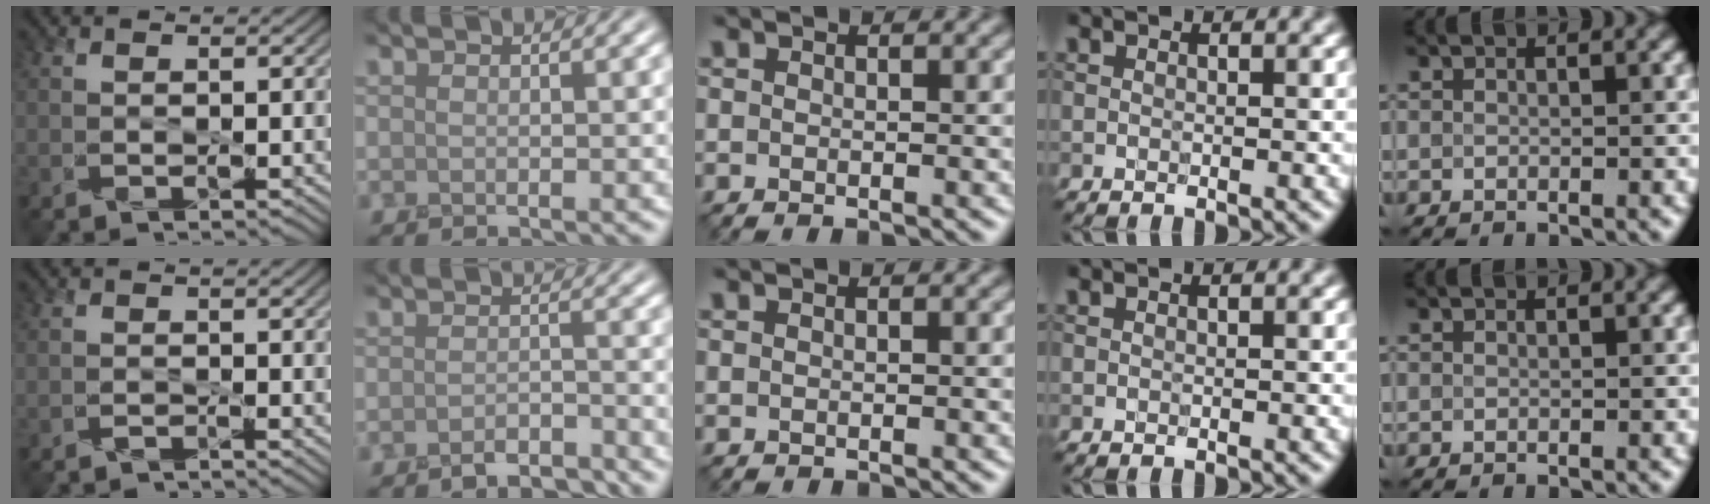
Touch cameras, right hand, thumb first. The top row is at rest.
{"thumb": {"total": 0.8, "force": [-0.8, -0.2, -0.2], "torque": [0.010, 0.002, -0.018]}, "index": {"total": 2.6, "force": [-2.4, 0.5, 0.9], "torque": [-0.009, 0.001, -0.043]}}